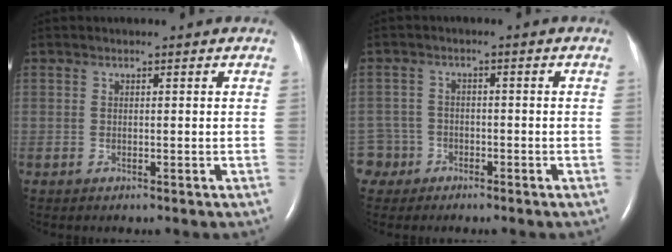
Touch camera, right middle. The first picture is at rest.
{"total": 4.2, "force": [-2.5, 3.3, -0.8], "torque": [0.018, 0.012, -0.049]}